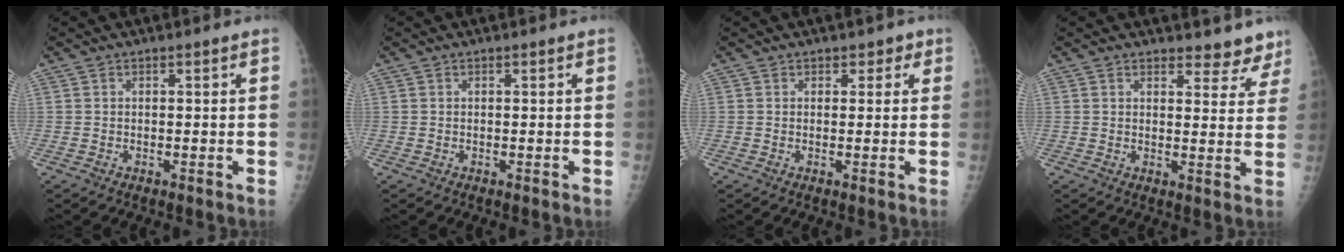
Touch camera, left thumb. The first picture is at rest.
{"total": 0.0}
{"total": 1.8, "force": [1.0, 1.4, 0.6], "torque": [0.019, -0.002, 0.006]}
{"total": 6.6, "force": [6.1, 2.4, 0.8], "torque": [0.029, -0.037, 0.056]}